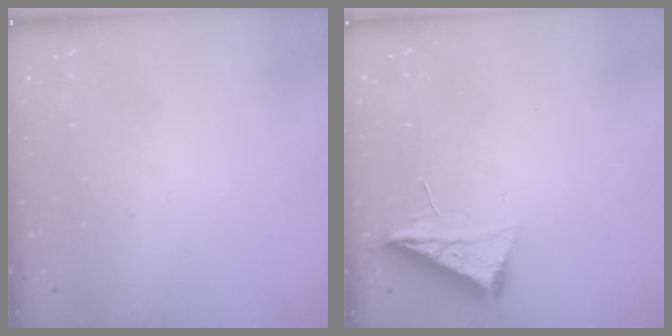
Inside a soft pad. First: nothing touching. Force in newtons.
{"total": 7.0, "press": 6.9, "slide": 0.8}